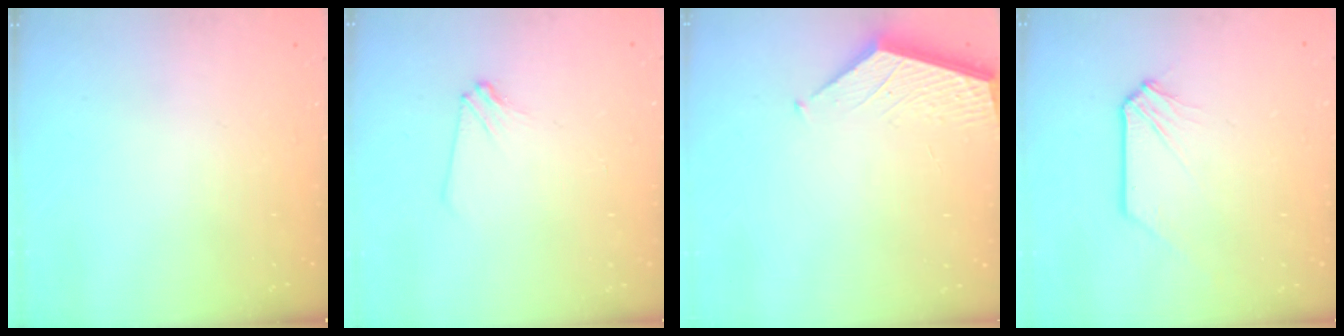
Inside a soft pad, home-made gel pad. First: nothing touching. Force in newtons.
{"total": 2.9, "press": 2.9, "slide": 0.5}
{"total": 2.6, "press": 2.6, "slide": 0.4}
{"total": 0.5, "press": 0.5, "slide": 0.1}